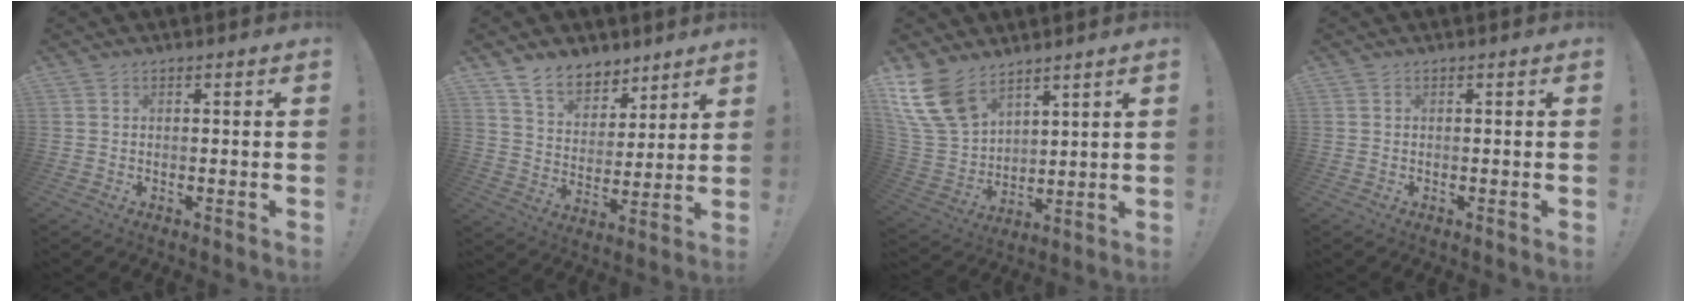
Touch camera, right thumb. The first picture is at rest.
{"total": 10.7, "force": [8.5, 5.8, 2.8], "torque": [-0.051, -0.066, 0.165]}
{"total": 15.2, "force": [10.4, 8.4, 7.2], "torque": [-0.160, -0.061, 0.204]}
{"total": 0.0}